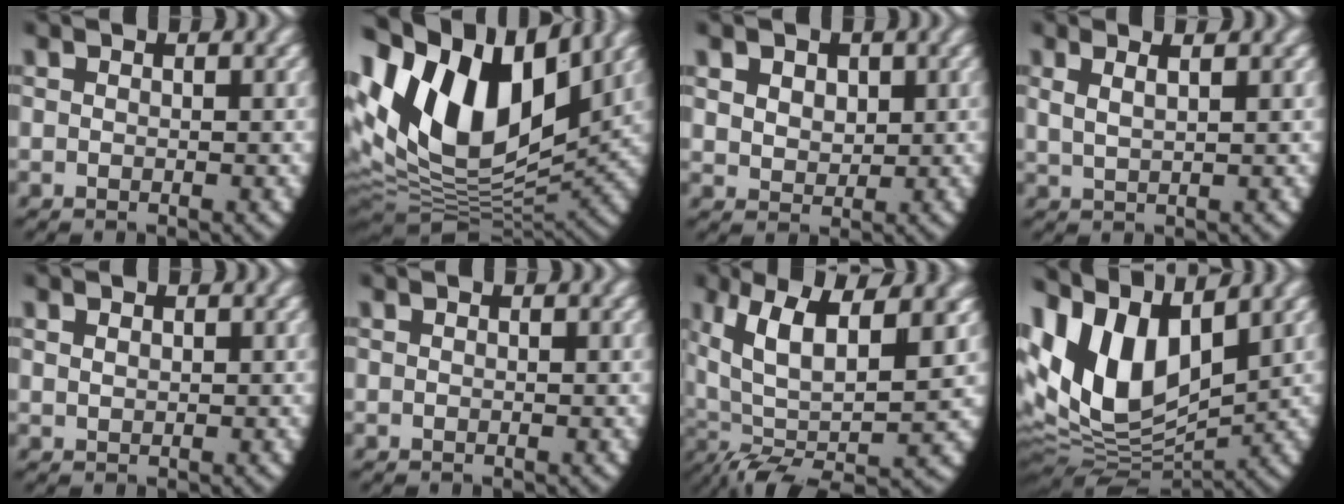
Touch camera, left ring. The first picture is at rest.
{"total": 19.2, "force": [3.3, 13.1, 13.7], "torque": [-0.287, -0.035, 0.069]}
{"total": 2.9, "force": [1.1, 2.3, 1.3], "torque": [-0.039, -0.022, 0.037]}
{"total": 2.5, "force": [1.4, 1.0, 1.9], "torque": [-0.034, 0.005, 0.026]}
{"total": 0.5, "force": [0.5, 0.2, 0.2], "torque": [-0.008, -0.010, 0.019]}
{"total": 0.0}
{"total": 11.0, "force": [0.2, 6.6, 8.8], "torque": [-0.177, -0.039, 0.028]}
{"total": 16.2, "force": [2.5, 12.2, 10.4], "torque": [-0.250, -0.044, 0.057]}